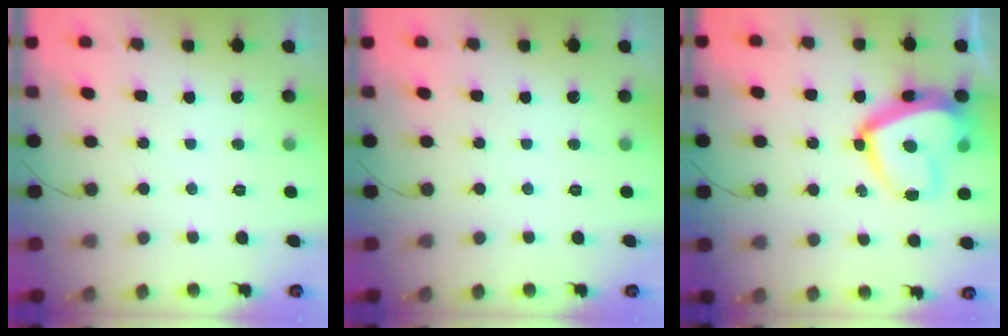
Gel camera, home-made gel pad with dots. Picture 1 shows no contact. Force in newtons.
{"total": 0.0}
{"total": 17.1, "press": 17.1, "slide": 1.6}